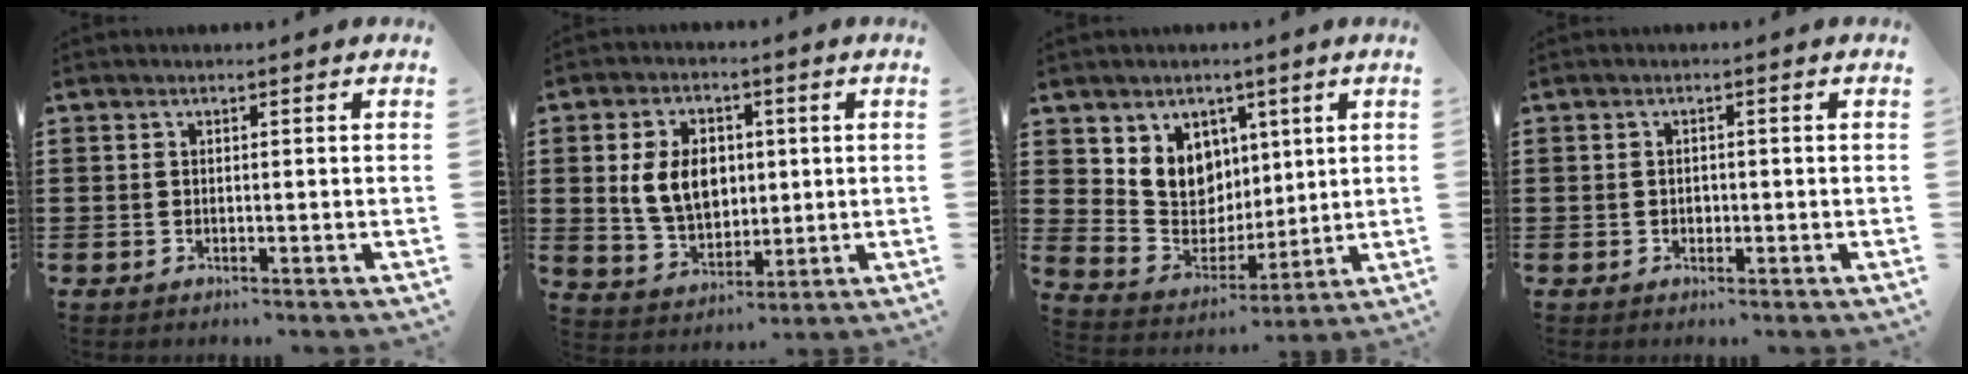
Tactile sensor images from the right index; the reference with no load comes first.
{"total": 8.3, "force": [1.2, 6.1, 5.6], "torque": [-0.121, 0.010, 0.016]}
{"total": 8.3, "force": [3.3, 7.4, 1.7], "torque": [-0.062, -0.027, 0.066]}
{"total": 0.8, "force": [-0.1, 0.7, 0.5], "torque": [-0.009, 0.004, -0.002]}